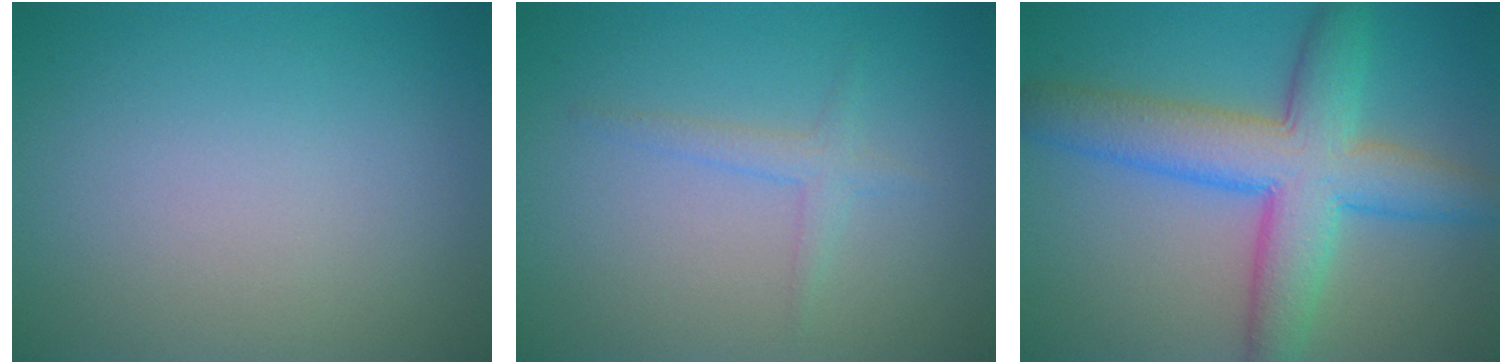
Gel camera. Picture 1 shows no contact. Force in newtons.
{"total": 1.4, "press": 1.4, "slide": 0.1}
{"total": 8.2, "press": 8.2, "slide": 0.2}